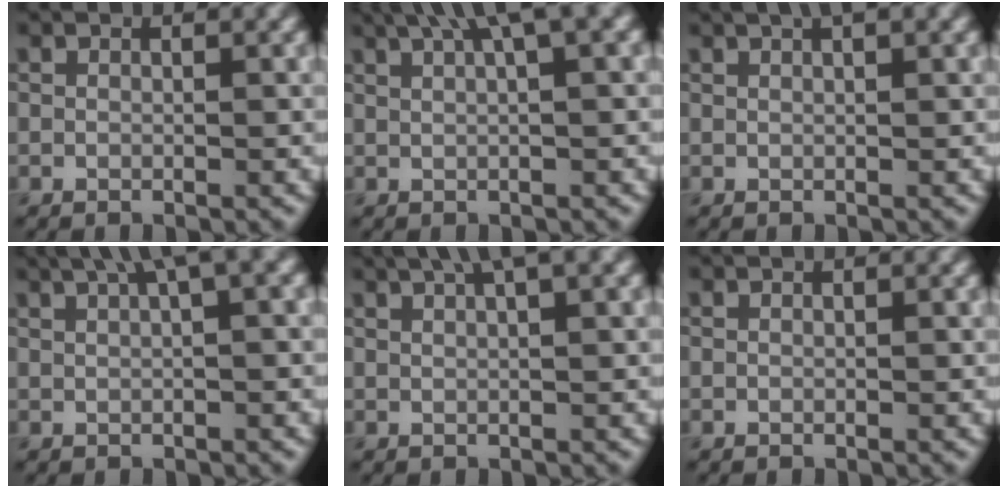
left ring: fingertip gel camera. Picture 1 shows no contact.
{"total": 5.2, "force": [3.1, 0.9, 4.0], "torque": [-0.055, 0.020, 0.051]}
{"total": 3.5, "force": [2.3, 1.0, 2.4], "torque": [-0.016, 0.002, 0.017]}
{"total": 4.7, "force": [2.8, 0.9, 3.7], "torque": [-0.050, 0.022, 0.045]}
{"total": 4.1, "force": [2.6, 0.7, 3.1], "torque": [-0.039, 0.014, 0.035]}
{"total": 0.0}